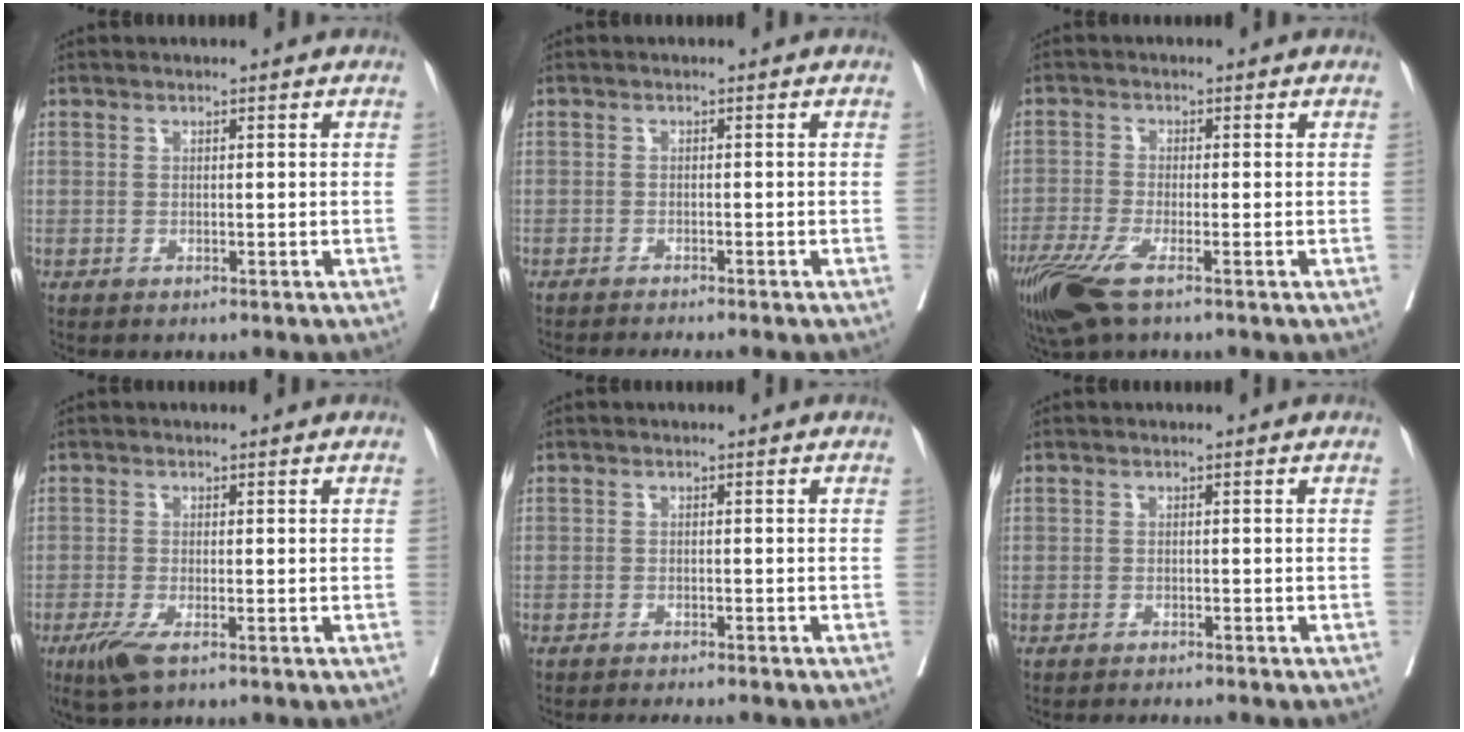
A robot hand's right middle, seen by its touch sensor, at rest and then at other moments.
{"total": 5.7, "force": [-5.1, -0.2, 2.4], "torque": [-0.016, -0.007, -0.074]}
{"total": 7.5, "force": [-4.6, 1.4, 5.8], "torque": [-0.112, -0.021, -0.088]}
{"total": 3.8, "force": [-2.2, 0.8, 3.0], "torque": [-0.063, -0.011, -0.040]}
{"total": 7.5, "force": [-6.9, 0.6, 3.0], "torque": [-0.026, -0.011, -0.090]}
{"total": 5.6, "force": [-5.1, 0.5, 2.2], "torque": [-0.022, -0.008, -0.068]}